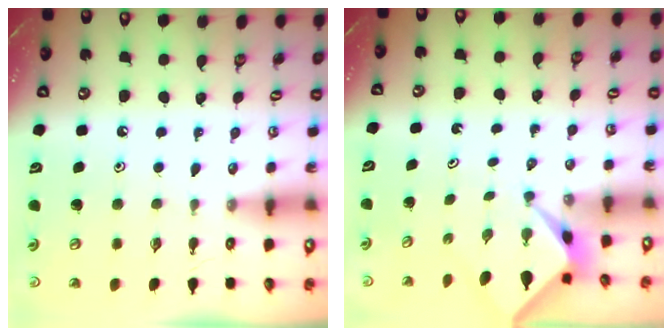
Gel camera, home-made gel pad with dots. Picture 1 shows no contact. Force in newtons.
{"total": 3.8, "press": 3.8, "slide": 0.1}